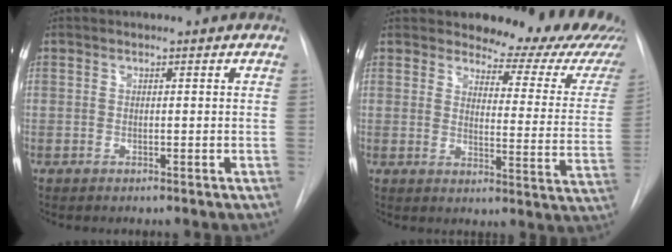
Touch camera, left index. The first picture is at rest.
{"total": 17.9, "force": [16.6, 4.0, 5.2], "torque": [-0.044, -0.093, 0.173]}